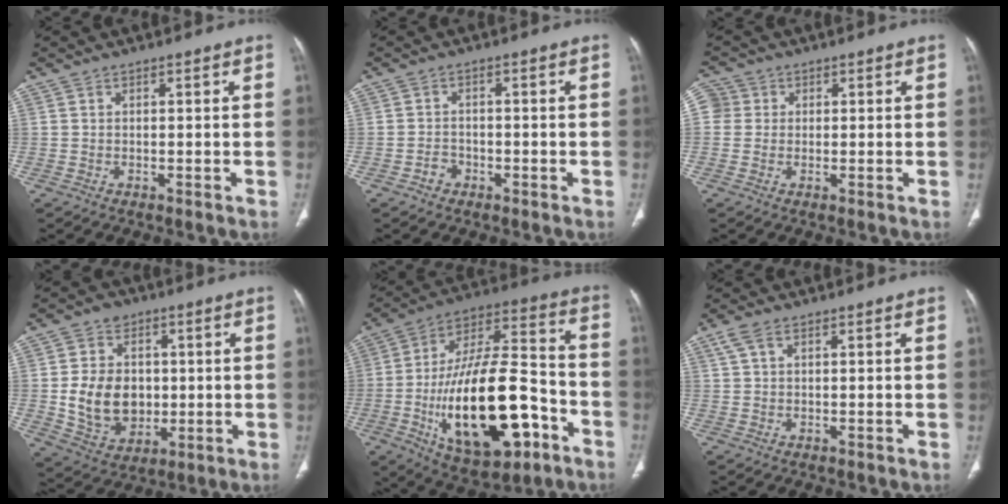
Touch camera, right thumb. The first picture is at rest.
{"total": 2.1, "force": [-1.2, 1.7, 0.5], "torque": [0.000, 0.014, -0.022]}
{"total": 3.8, "force": [0.7, 3.6, 0.6], "torque": [0.003, 0.007, 0.011]}
{"total": 14.0, "force": [0.0, 11.3, 8.3], "torque": [-0.108, -0.002, 0.014]}
{"total": 28.4, "force": [-9.1, 12.9, 23.6], "torque": [-0.420, 0.038, -0.133]}
{"total": 2.7, "force": [1.3, 1.4, 1.9], "torque": [-0.049, 0.015, 0.032]}